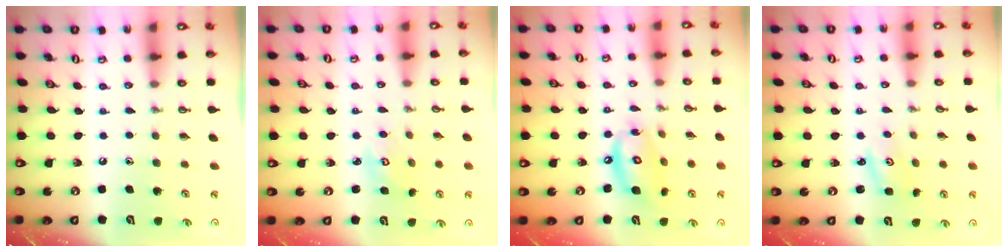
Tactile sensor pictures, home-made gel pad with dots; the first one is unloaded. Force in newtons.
{"total": 2.9, "press": 2.9, "slide": 0.1}
{"total": 12.7, "press": 12.6, "slide": 1.4}
{"total": 2.0, "press": 2.0, "slide": 0.2}